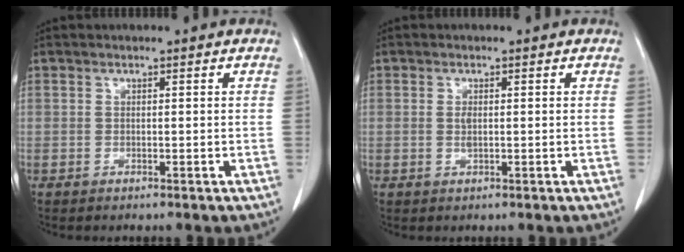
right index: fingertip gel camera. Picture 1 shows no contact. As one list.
[{"total": 1.3, "force": [0.2, 0.5, 1.2], "torque": [-0.023, 0.000, 0.007]}]